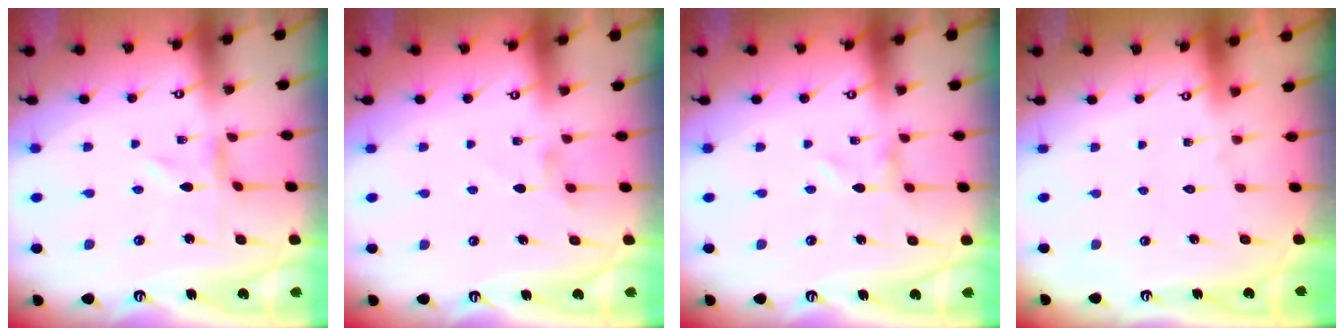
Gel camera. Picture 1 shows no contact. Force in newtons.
{"total": 2.3, "press": 2.3, "slide": 0.4}
{"total": 0.0}
{"total": 1.8, "press": 1.8, "slide": 0.2}